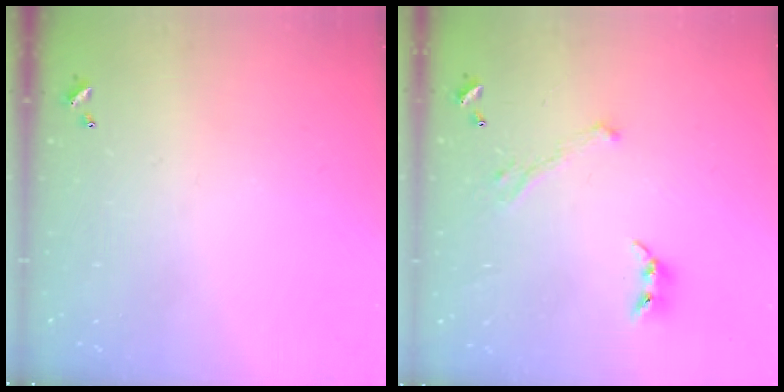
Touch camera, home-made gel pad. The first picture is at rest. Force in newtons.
{"total": 2.6, "press": 2.4, "slide": 1.0}